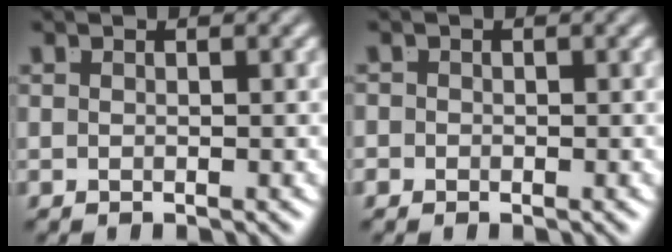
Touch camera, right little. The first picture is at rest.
{"total": 1.0, "force": [-0.5, 0.8, -0.1], "torque": [-0.002, -0.007, -0.010]}